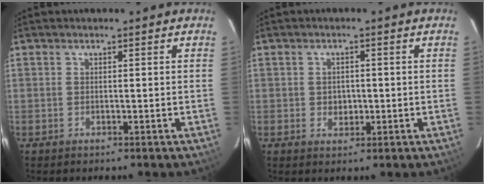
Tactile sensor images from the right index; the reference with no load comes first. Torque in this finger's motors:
{"motor_torque": [-0.02, 0.02, -0.02, 0.00]}